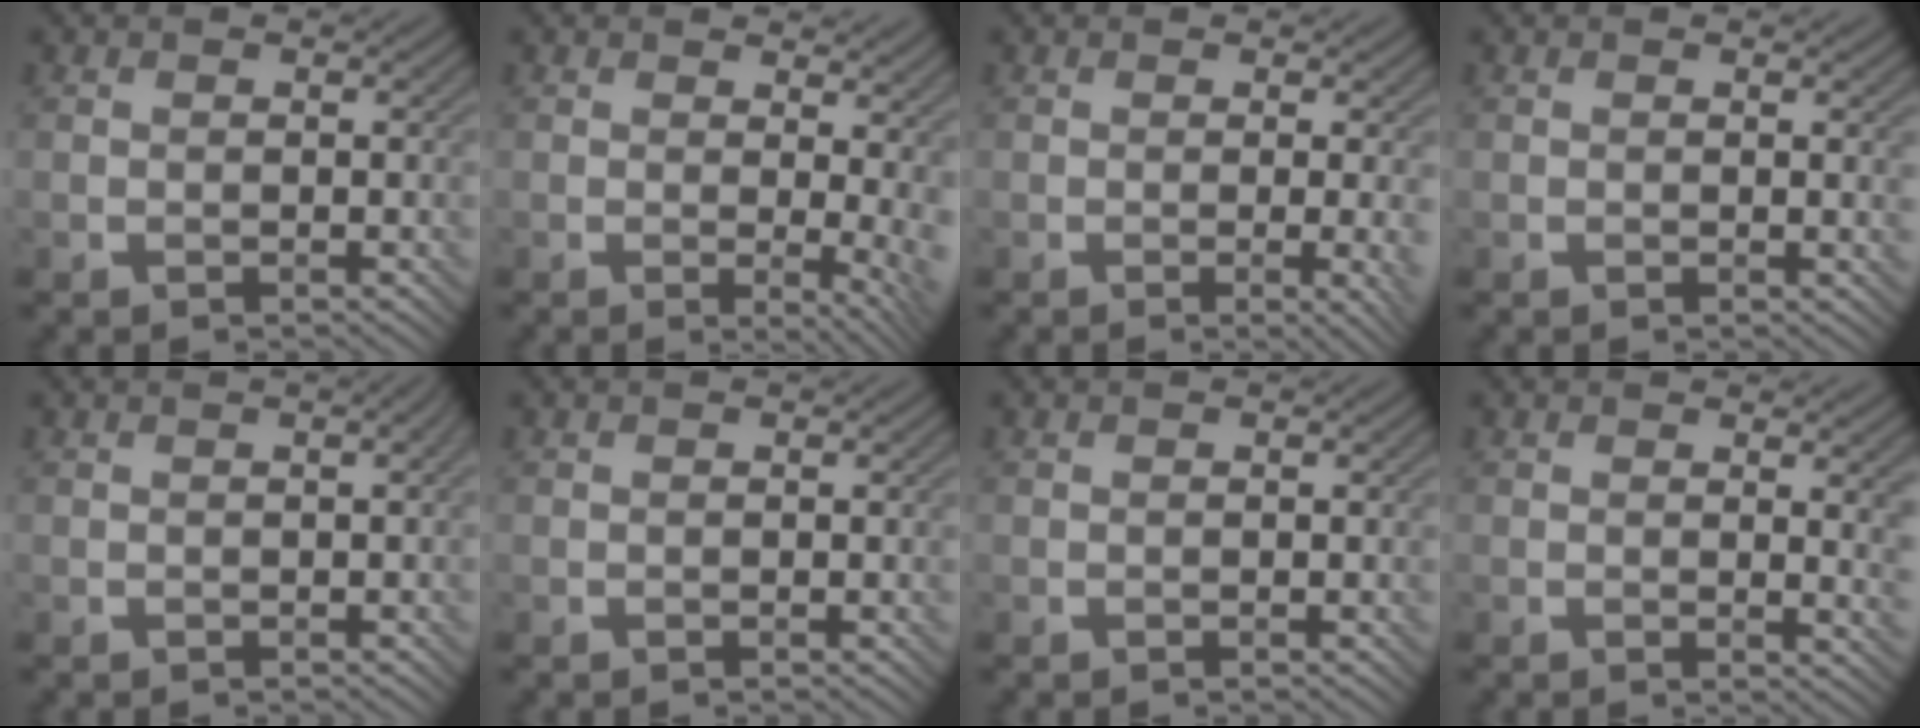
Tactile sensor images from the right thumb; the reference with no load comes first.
{"total": 6.4, "force": [0.9, 2.0, 6.0], "torque": [-0.075, -0.008, 0.013]}
{"total": 3.4, "force": [-0.4, 0.7, 3.4], "torque": [-0.052, -0.003, -0.008]}
{"total": 0.9, "force": [0.3, 0.1, 0.9], "torque": [-0.012, -0.004, 0.002]}
{"total": 1.6, "force": [0.4, 0.2, 1.5], "torque": [-0.020, 0.006, 0.000]}
{"total": 0.0}
{"total": 0.0}
{"total": 3.1, "force": [1.0, 0.6, 2.9], "torque": [-0.044, -0.003, 0.016]}